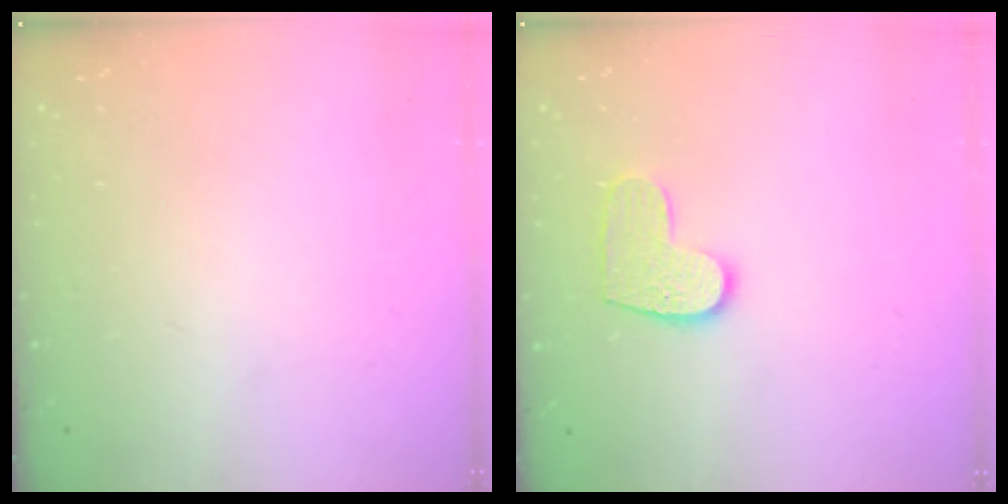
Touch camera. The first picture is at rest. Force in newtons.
{"total": 8.6, "press": 8.6, "slide": 0.3}